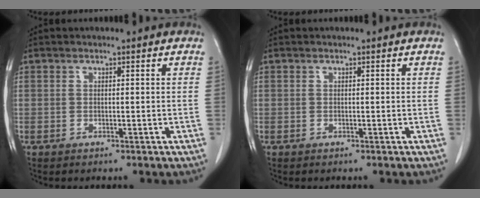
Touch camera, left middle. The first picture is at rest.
{"total": 0.0}